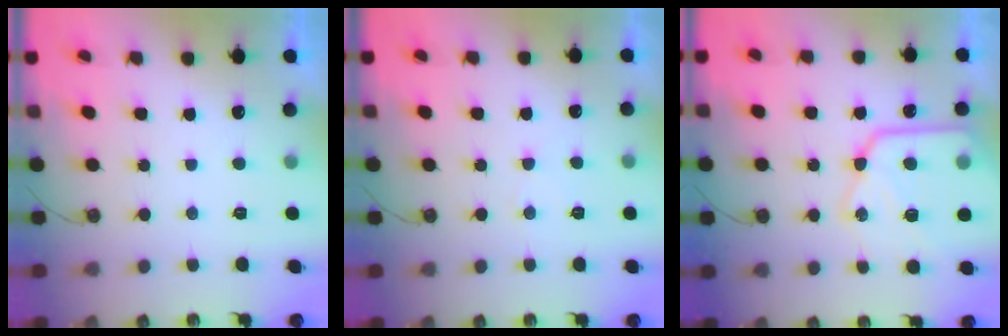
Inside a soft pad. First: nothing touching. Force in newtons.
{"total": 4.0, "press": 3.9, "slide": 0.7}
{"total": 18.8, "press": 18.7, "slide": 1.9}